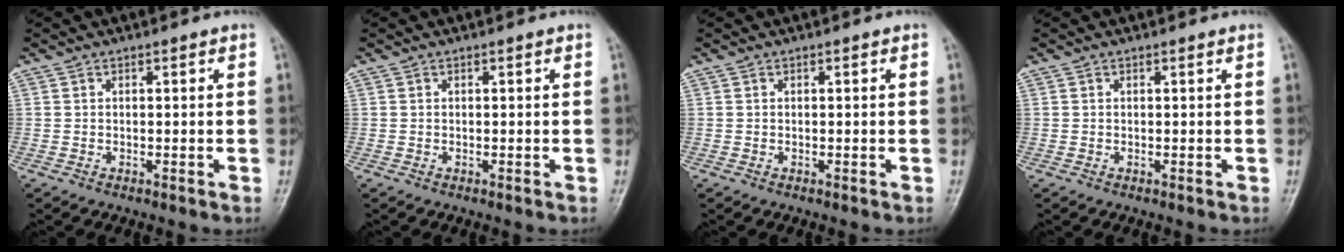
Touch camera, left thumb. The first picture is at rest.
{"total": 0.0}
{"total": 0.0}
{"total": 0.0}